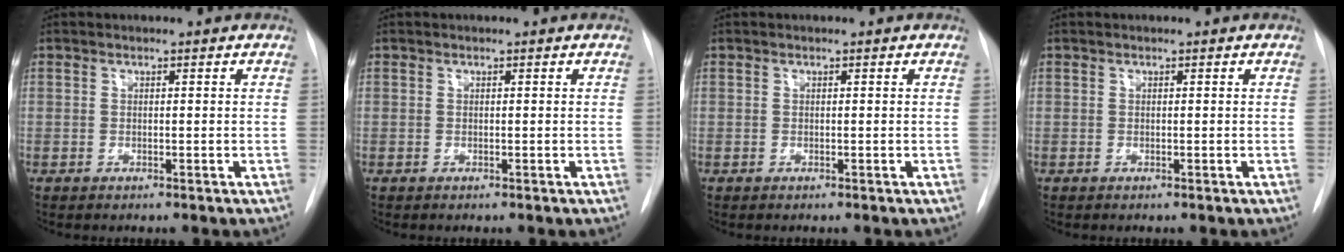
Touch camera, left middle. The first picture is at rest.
{"total": 0.0}
{"total": 0.0}
{"total": 0.0}